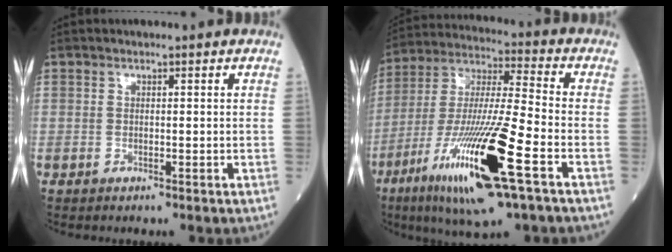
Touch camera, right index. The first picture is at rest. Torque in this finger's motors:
{"motor_torque": [1.22, -0.92, 1.05, 0.21]}